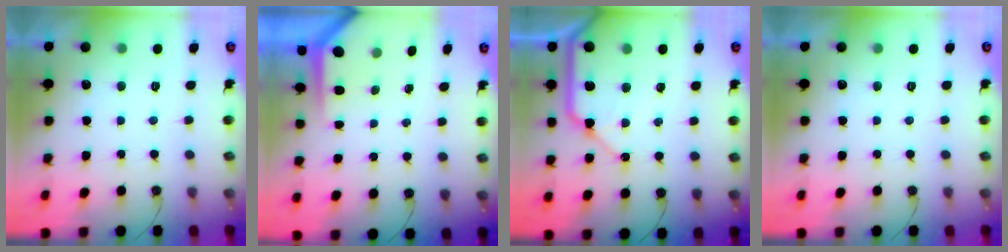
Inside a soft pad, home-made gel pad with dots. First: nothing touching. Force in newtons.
{"total": 3.8, "press": 3.8, "slide": 0.3}
{"total": 14.3, "press": 14.2, "slide": 1.7}
{"total": 0.0}